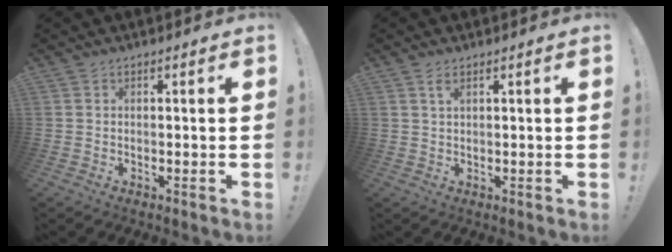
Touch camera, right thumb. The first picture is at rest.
{"total": 2.0, "force": [1.1, 0.8, 1.5], "torque": [-0.028, 0.000, 0.018]}